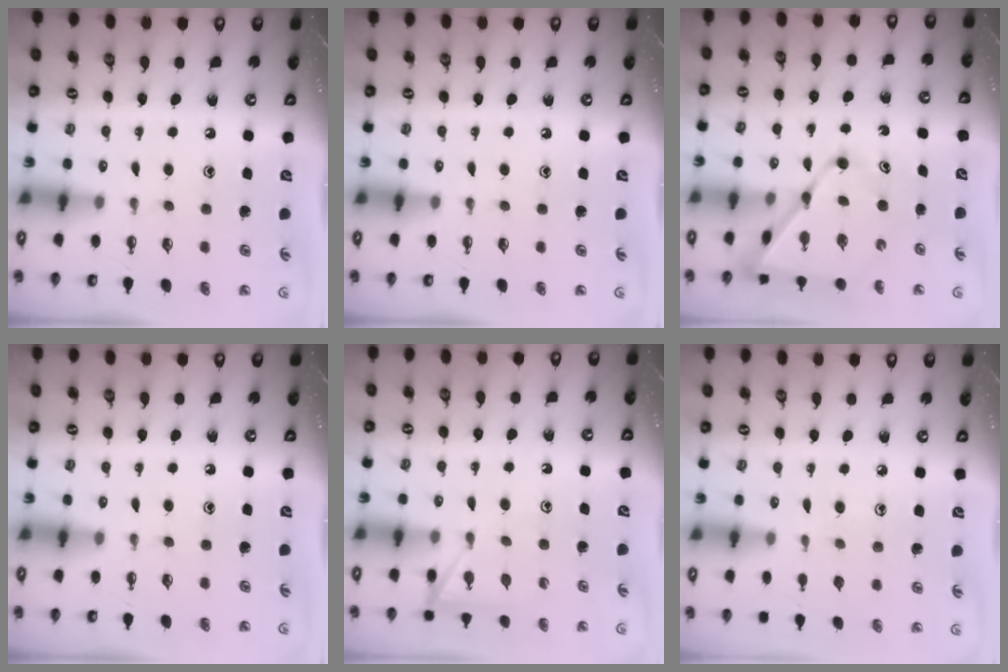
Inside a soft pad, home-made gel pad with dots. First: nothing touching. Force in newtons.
{"total": 0.0}
{"total": 10.1, "press": 10.1, "slide": 1.0}
{"total": 0.0}
{"total": 5.8, "press": 5.8, "slide": 0.5}
{"total": 3.5, "press": 3.5, "slide": 0.4}